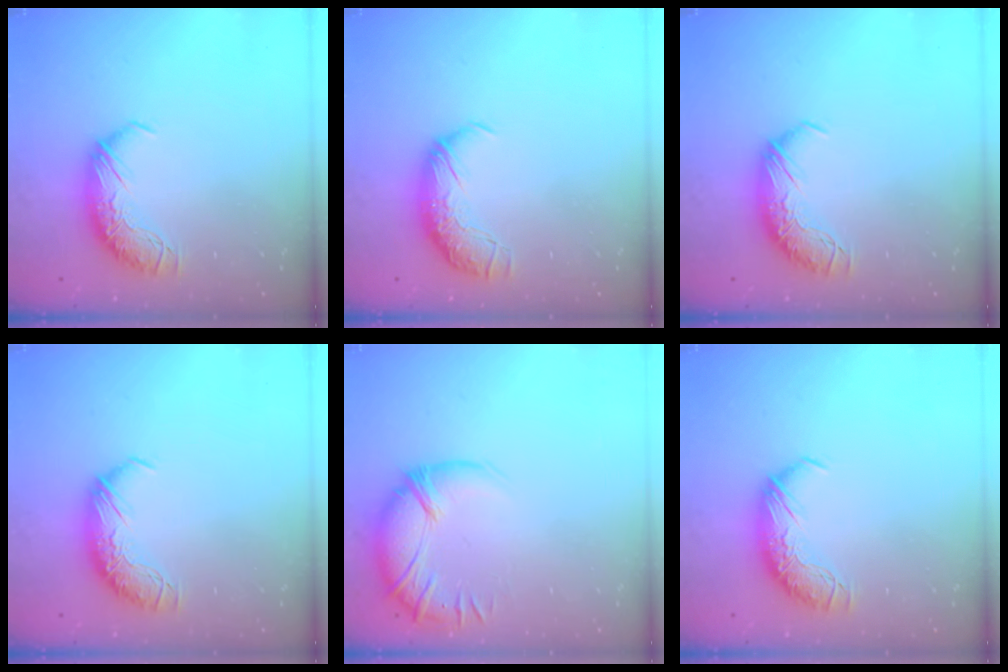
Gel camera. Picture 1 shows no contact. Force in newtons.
{"total": 2.3, "press": 1.0, "slide": 2.1}
{"total": 0.0}
{"total": 0.0}
{"total": 3.1, "press": 1.7, "slide": 2.7}
{"total": 0.0}